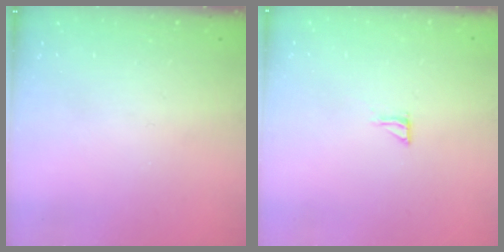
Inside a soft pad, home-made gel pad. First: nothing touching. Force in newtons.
{"total": 3.3, "press": 3.3, "slide": 0.3}